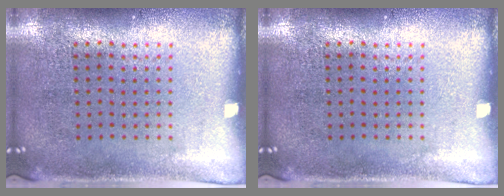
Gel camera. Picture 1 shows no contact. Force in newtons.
{"total": 0.0}